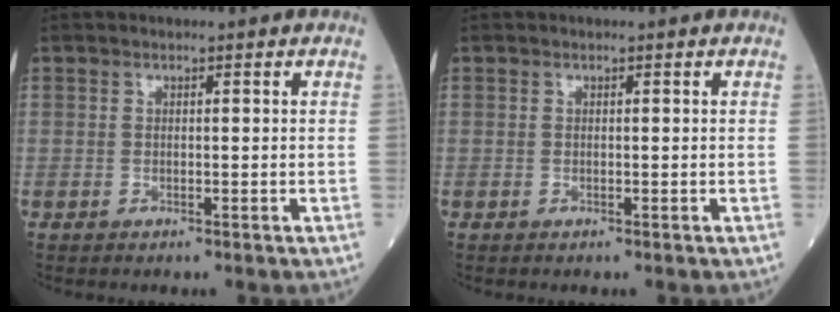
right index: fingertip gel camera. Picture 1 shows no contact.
{"total": 0.0}